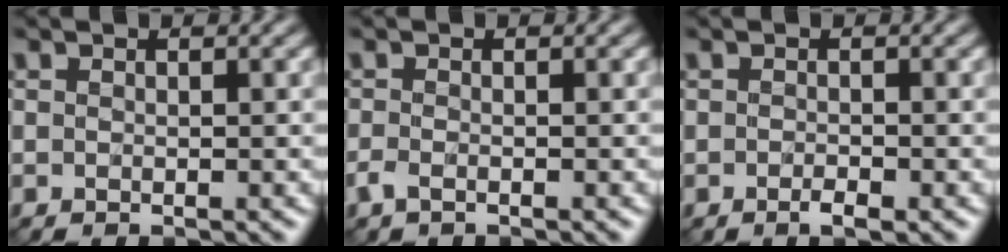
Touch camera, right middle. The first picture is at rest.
{"total": 0.8, "force": [-0.7, 0.3, 0.3], "torque": [-0.012, -0.002, -0.016]}
{"total": 0.9, "force": [-0.6, 0.2, 0.6], "torque": [-0.010, -0.002, -0.010]}